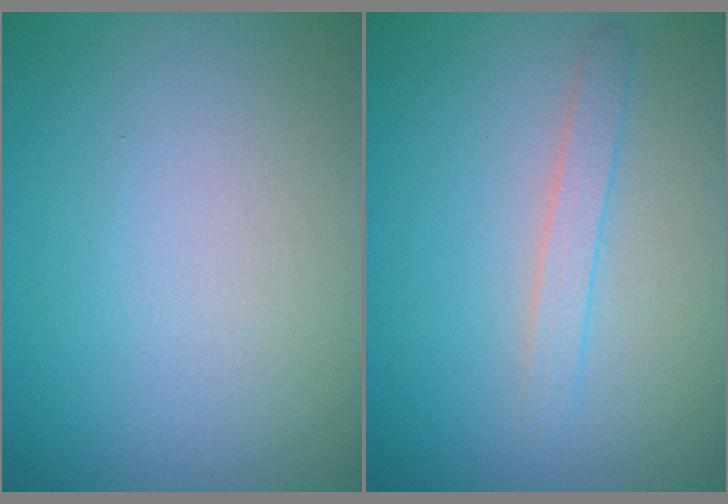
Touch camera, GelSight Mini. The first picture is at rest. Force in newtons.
{"total": 1.6, "press": 1.6, "slide": 0.1}